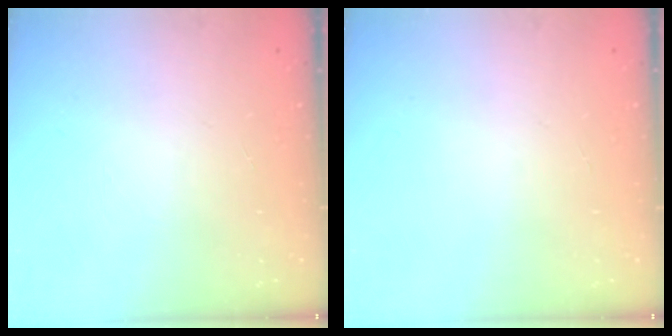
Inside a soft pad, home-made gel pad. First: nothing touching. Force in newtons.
{"total": 0.0}